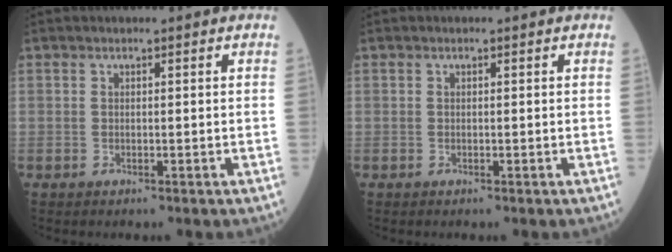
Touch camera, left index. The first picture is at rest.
{"total": 0.0}